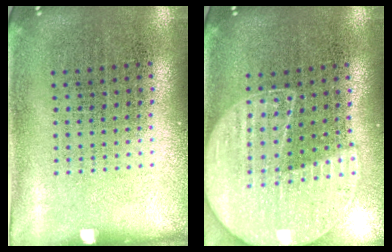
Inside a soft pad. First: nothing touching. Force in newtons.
{"total": 1.5, "press": 1.5, "slide": 0.3}